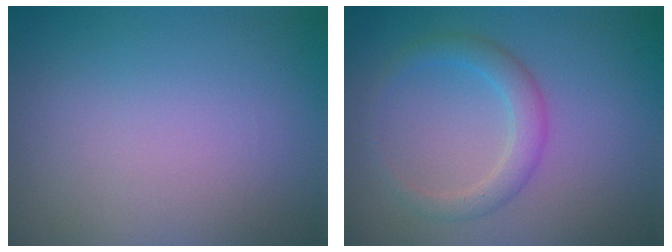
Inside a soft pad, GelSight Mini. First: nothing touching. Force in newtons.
{"total": 2.6, "press": 2.6, "slide": 0.1}